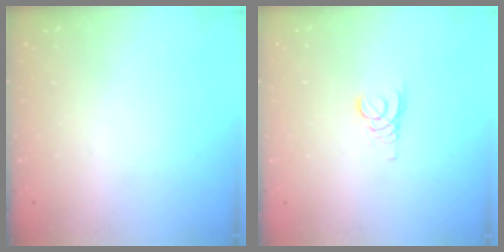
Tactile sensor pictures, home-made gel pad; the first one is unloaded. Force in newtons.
{"total": 2.1, "press": 2.1, "slide": 0.1}